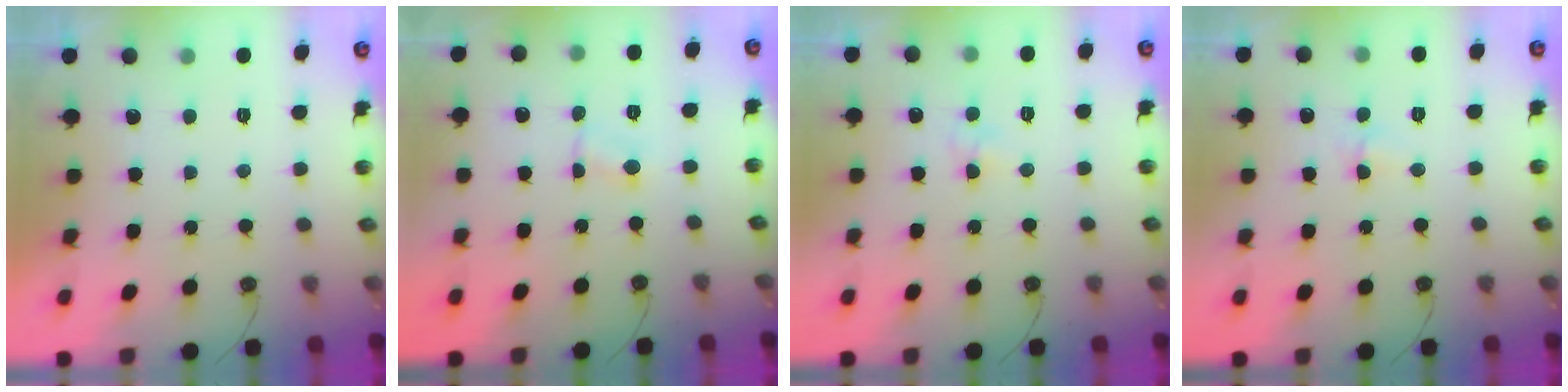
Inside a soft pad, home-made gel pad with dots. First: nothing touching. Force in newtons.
{"total": 1.6, "press": 1.5, "slide": 0.4}
{"total": 3.2, "press": 3.2, "slide": 0.3}
{"total": 4.2, "press": 2.6, "slide": 3.3}